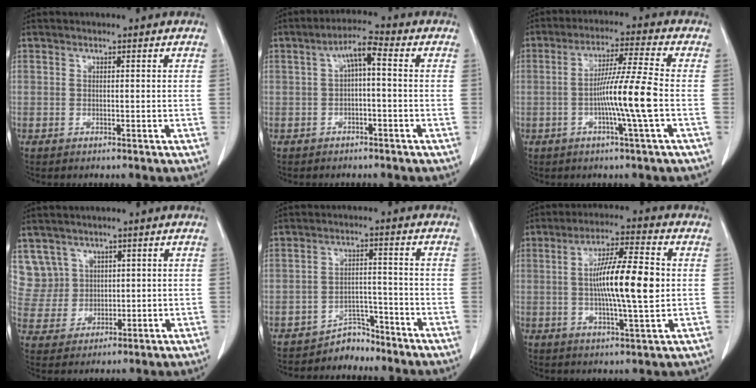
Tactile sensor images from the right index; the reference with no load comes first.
{"total": 4.4, "force": [0.2, 1.0, 4.3], "torque": [-0.076, 0.021, 0.002]}
{"total": 9.1, "force": [-2.0, -1.6, 8.7], "torque": [-0.160, -0.003, -0.038]}
{"total": 6.9, "force": [3.5, 5.9, -0.4], "torque": [0.005, 0.015, 0.086]}
{"total": 4.1, "force": [-3.7, 1.7, -0.4], "torque": [0.010, 0.013, -0.058]}
{"total": 12.3, "force": [0.4, 1.3, 12.2], "torque": [-0.215, 0.003, 0.004]}